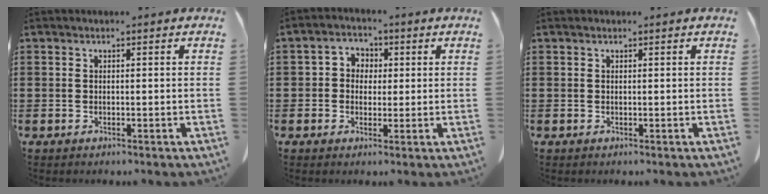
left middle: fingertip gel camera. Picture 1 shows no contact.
{"total": 2.9, "force": [0.1, 2.8, 1.0], "torque": [-0.033, 0.013, -0.003]}
{"total": 0.0}